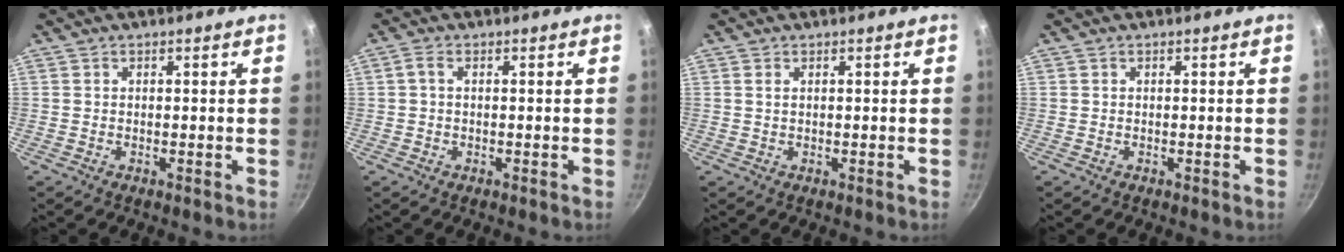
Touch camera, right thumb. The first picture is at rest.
{"total": 1.7, "force": [0.1, 0.9, 1.5], "torque": [-0.036, 0.007, 0.002]}
{"total": 0.8, "force": [0.3, 0.4, 0.6], "torque": [-0.011, 0.001, 0.005]}
{"total": 0.0}